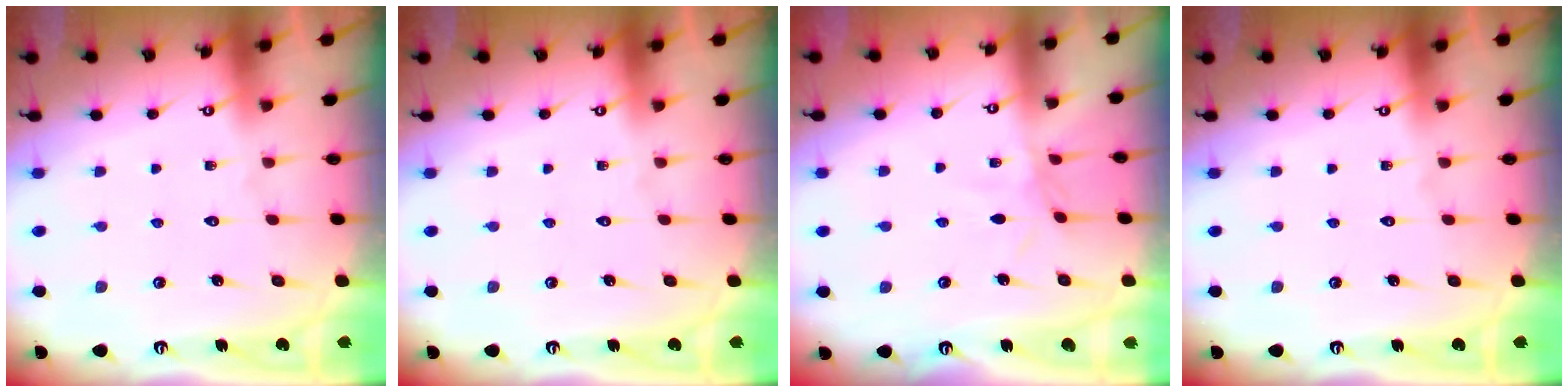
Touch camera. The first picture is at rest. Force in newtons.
{"total": 0.0}
{"total": 3.1, "press": 3.1, "slide": 0.3}
{"total": 0.0}